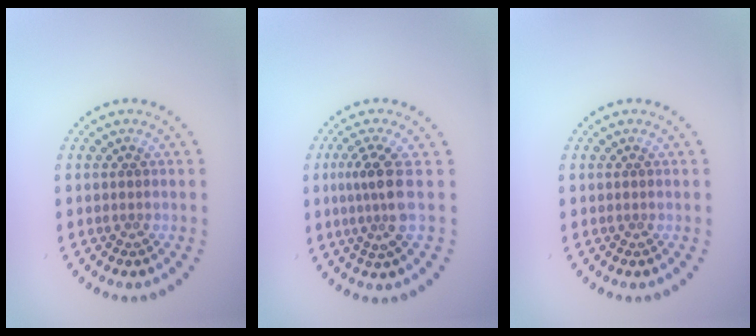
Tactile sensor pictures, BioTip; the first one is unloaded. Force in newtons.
{"total": 3.3, "press": 2.6, "slide": 2.0}
{"total": 0.0}